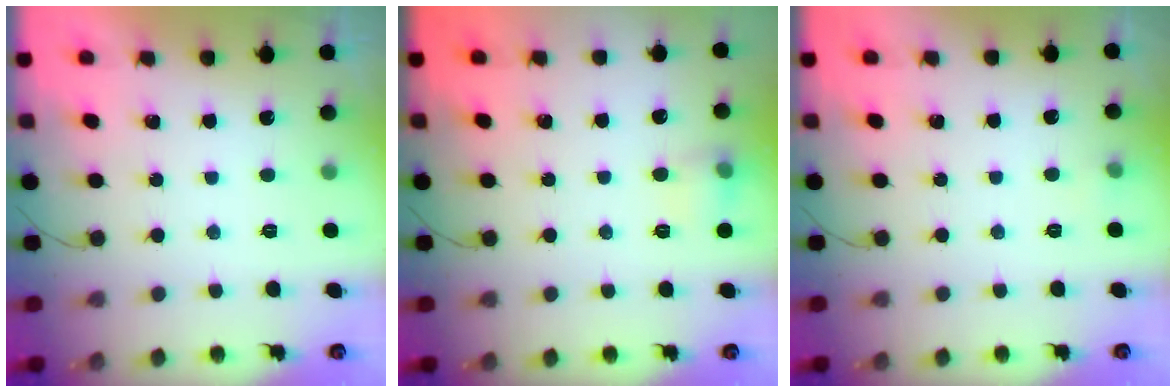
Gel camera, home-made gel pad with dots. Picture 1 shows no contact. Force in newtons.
{"total": 7.1, "press": 7.0, "slide": 1.2}
{"total": 3.3, "press": 3.0, "slide": 1.4}